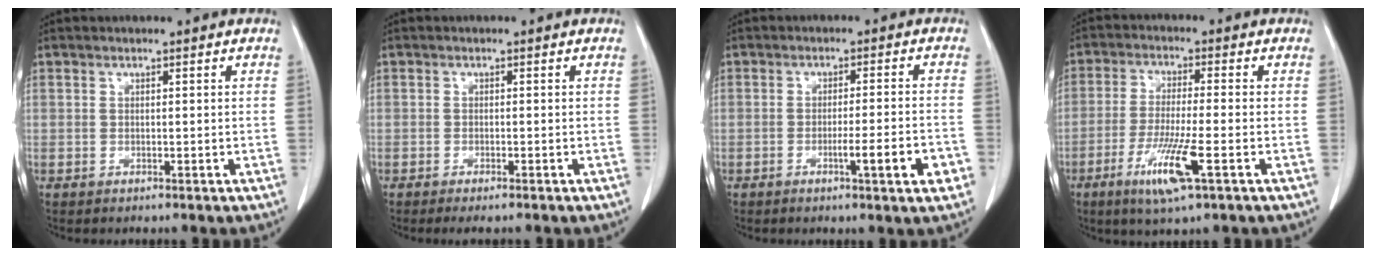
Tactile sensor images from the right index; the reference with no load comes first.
{"total": 2.5, "force": [-2.0, 0.5, 1.4], "torque": [-0.015, -0.006, -0.025]}
{"total": 6.4, "force": [-2.6, 0.1, 5.8], "torque": [-0.080, -0.006, -0.036]}
{"total": 8.7, "force": [-3.9, 0.1, 7.8], "torque": [-0.152, -0.023, -0.071]}